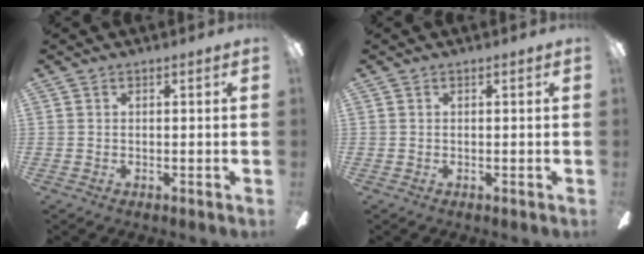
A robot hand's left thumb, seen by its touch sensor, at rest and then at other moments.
{"total": 0.0}